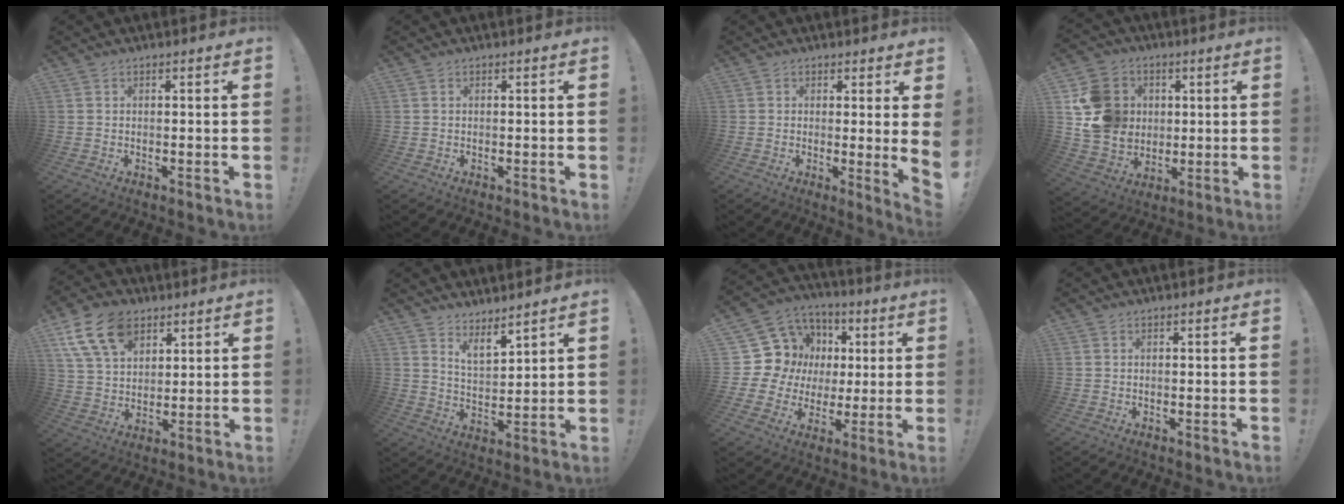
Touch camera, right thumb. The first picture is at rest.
{"total": 0.0}
{"total": 3.8, "force": [1.1, -0.5, 3.6], "torque": [-0.049, -0.019, 0.019]}
{"total": 15.9, "force": [3.1, 14.2, 6.4], "torque": [-0.103, 0.000, 0.073]}
{"total": 15.1, "force": [8.0, 9.9, 8.1], "torque": [-0.146, -0.034, 0.151]}
{"total": 6.4, "force": [6.0, 1.6, 1.9], "torque": [-0.036, -0.045, 0.109]}
{"total": 15.3, "force": [2.9, 14.0, 5.6], "torque": [-0.096, -0.017, 0.087]}
{"total": 0.0}